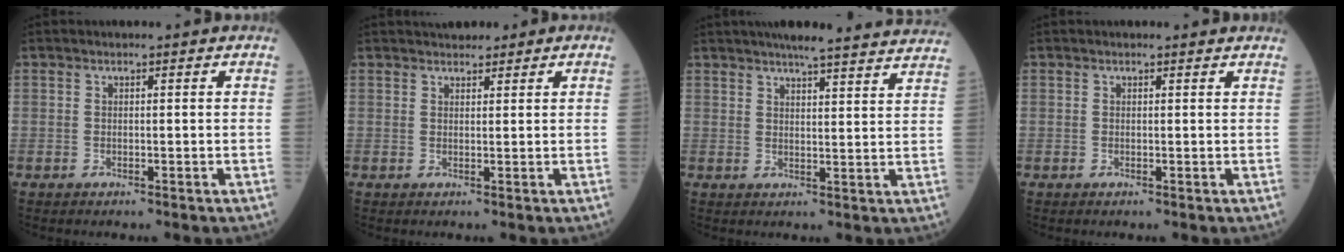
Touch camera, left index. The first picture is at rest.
{"total": 3.9, "force": [3.3, 1.4, 1.4], "torque": [-0.011, 0.024, 0.047]}
{"total": 17.8, "force": [16.3, 0.7, 7.1], "torque": [-0.092, -0.001, 0.193]}
{"total": 1.4, "force": [1.4, 0.1, 0.2], "torque": [-0.007, 0.003, 0.011]}